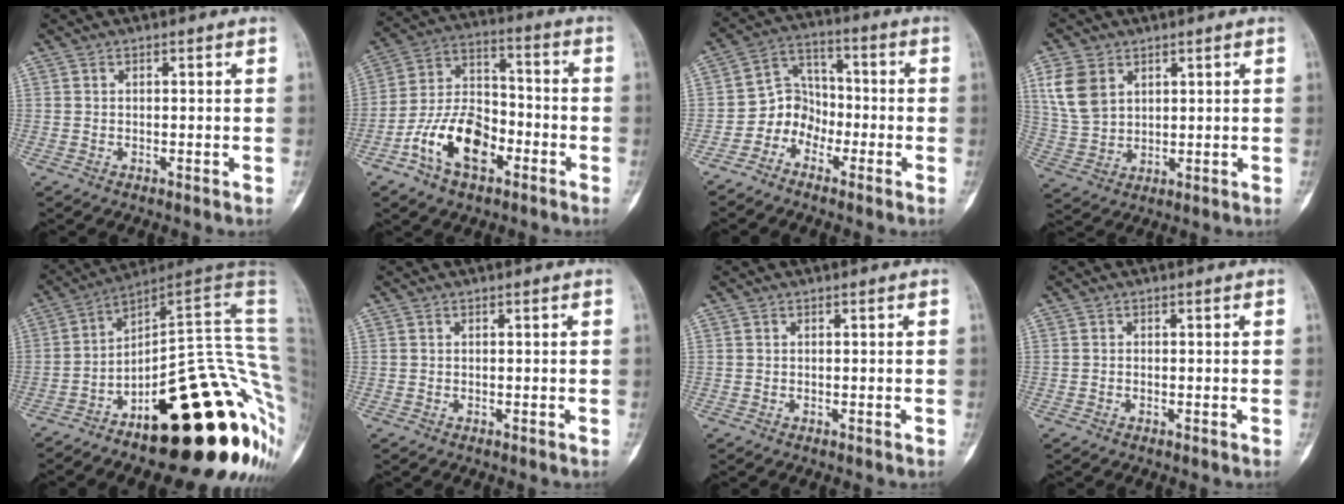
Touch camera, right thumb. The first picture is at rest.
{"total": 14.0, "force": [-6.2, 8.1, 9.6], "torque": [-0.153, 0.045, -0.118]}
{"total": 7.0, "force": [-3.7, 5.6, 1.7], "torque": [0.005, 0.057, -0.082]}
{"total": 8.6, "force": [3.6, 6.0, 5.0], "torque": [-0.094, -0.009, 0.082]}
{"total": 28.0, "force": [-6.8, 9.3, 25.5], "torque": [-0.234, 0.089, -0.088]}
{"total": 0.0}
{"total": 0.0}
{"total": 0.0}